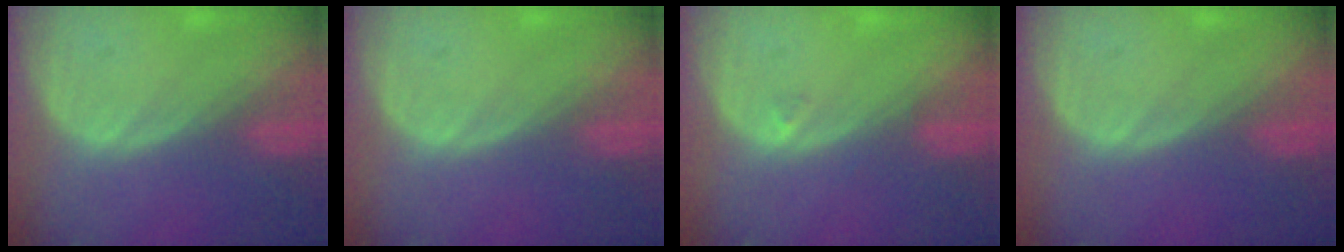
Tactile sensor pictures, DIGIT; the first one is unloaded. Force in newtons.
{"total": 0.0}
{"total": 0.5, "press": 0.5, "slide": 0.2}
{"total": 0.0}